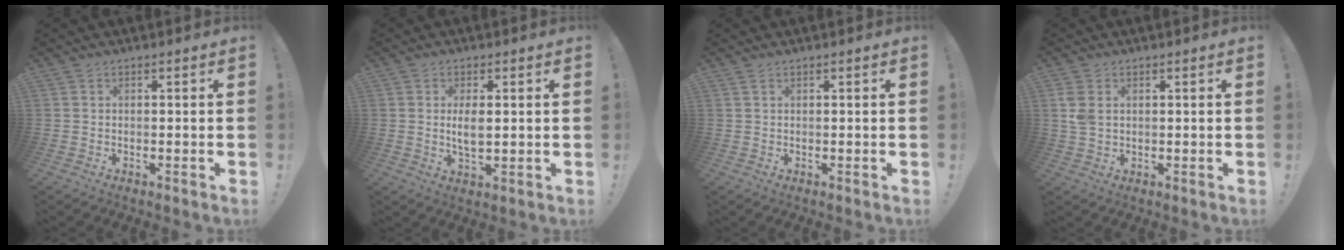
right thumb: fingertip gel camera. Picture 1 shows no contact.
{"total": 4.6, "force": [0.6, 1.9, 4.1], "torque": [-0.072, -0.007, 0.006]}
{"total": 0.9, "force": [0.5, 0.2, 0.7], "torque": [-0.016, 0.002, 0.009]}
{"total": 4.3, "force": [1.6, 2.8, 2.8], "torque": [-0.063, 0.001, 0.031]}